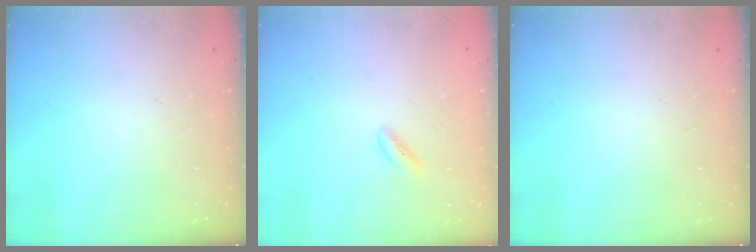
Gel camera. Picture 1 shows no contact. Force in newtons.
{"total": 0.8, "press": 0.5, "slide": 0.6}
{"total": 0.0}